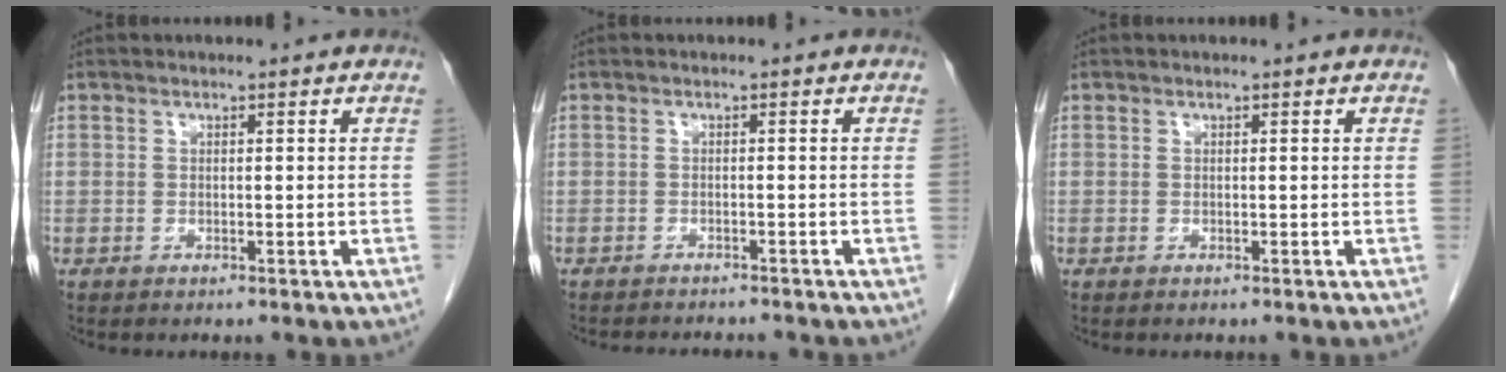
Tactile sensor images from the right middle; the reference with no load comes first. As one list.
[{"total": 5.1, "force": [-4.8, 0.8, 1.4], "torque": [-0.017, -0.007, -0.064]}, {"total": 0.0}]